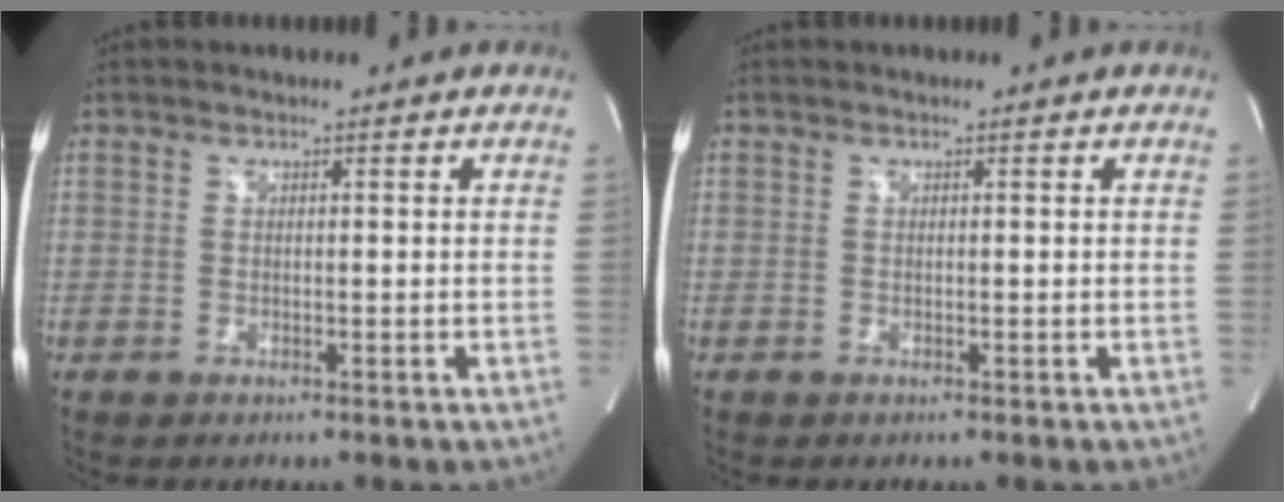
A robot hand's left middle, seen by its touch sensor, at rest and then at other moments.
{"total": 0.0}